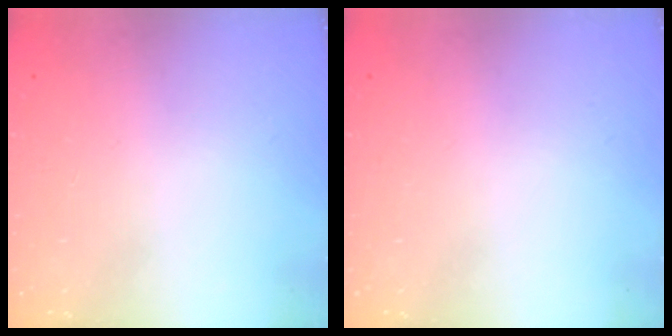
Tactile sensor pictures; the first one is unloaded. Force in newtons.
{"total": 0.0}